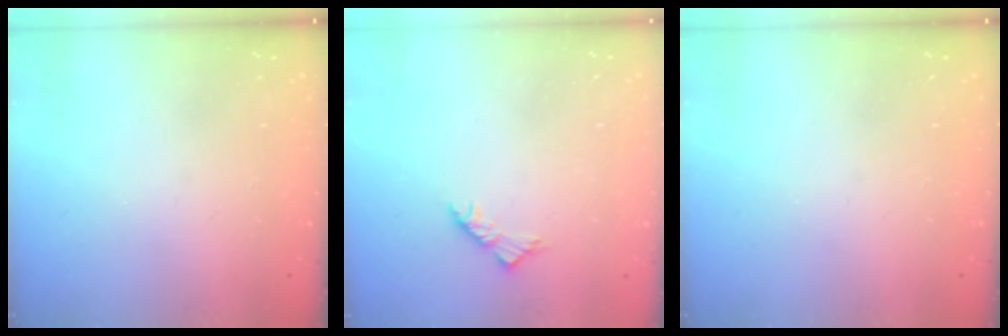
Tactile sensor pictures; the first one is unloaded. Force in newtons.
{"total": 4.1, "press": 3.9, "slide": 1.1}
{"total": 0.0}